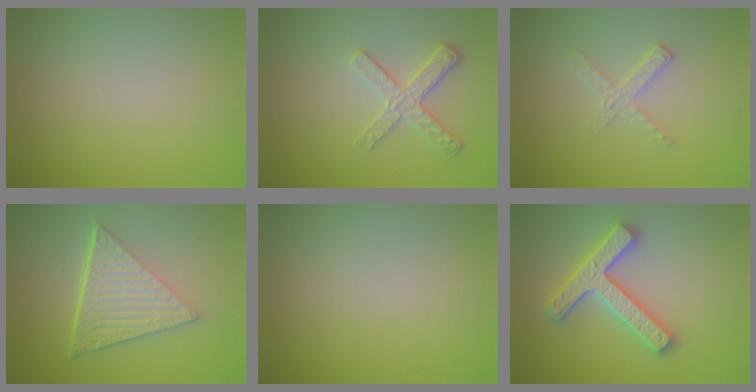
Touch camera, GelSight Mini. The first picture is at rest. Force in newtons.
{"total": 2.6, "press": 2.2, "slide": 1.4}
{"total": 1.7, "press": 1.7, "slide": 0.2}
{"total": 6.6, "press": 4.5, "slide": 4.8}
{"total": 0.0}
{"total": 4.5, "press": 4.4, "slide": 0.8}